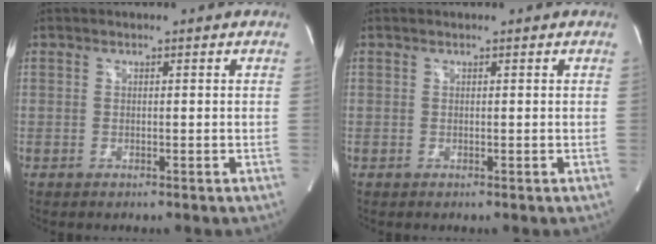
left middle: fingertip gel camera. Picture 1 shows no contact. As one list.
[{"total": 0.0}]